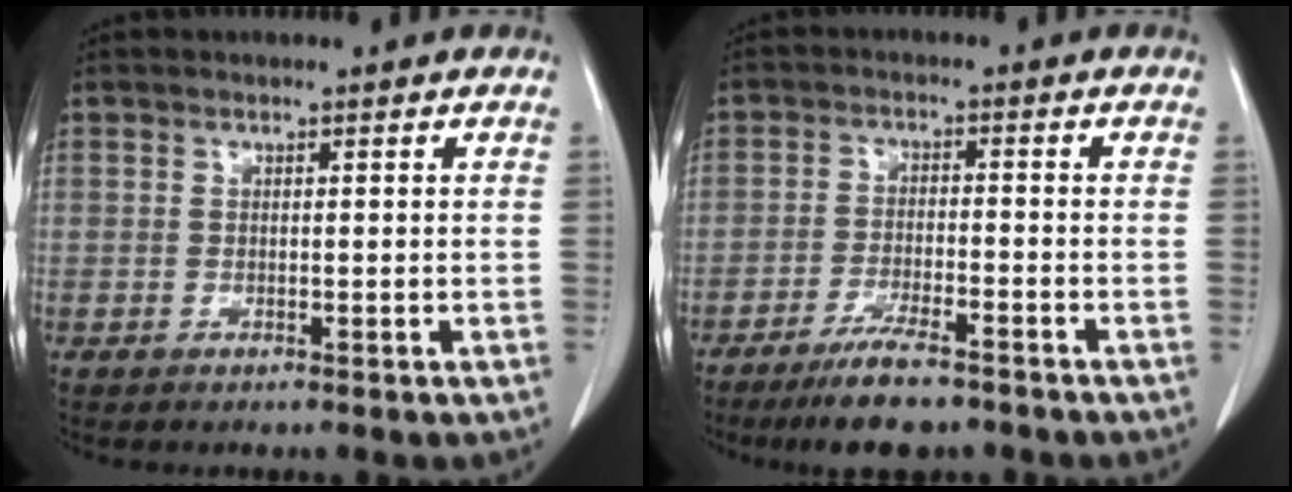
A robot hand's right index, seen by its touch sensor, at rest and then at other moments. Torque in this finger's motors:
{"motor_torque": [0.54, -0.51, 0.15, 0.09]}